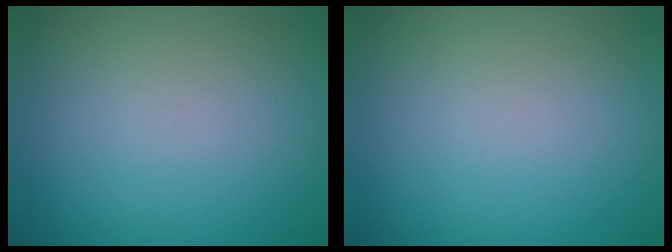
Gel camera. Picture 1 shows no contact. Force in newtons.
{"total": 0.0}